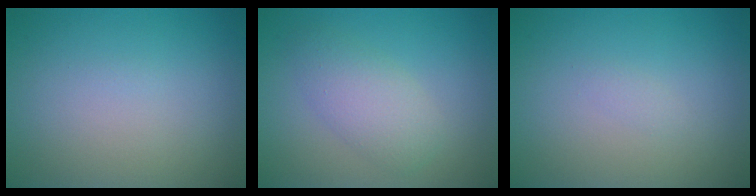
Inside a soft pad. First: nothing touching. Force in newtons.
{"total": 3.3, "press": 3.3, "slide": 0.1}
{"total": 0.6, "press": 0.6, "slide": 0.0}